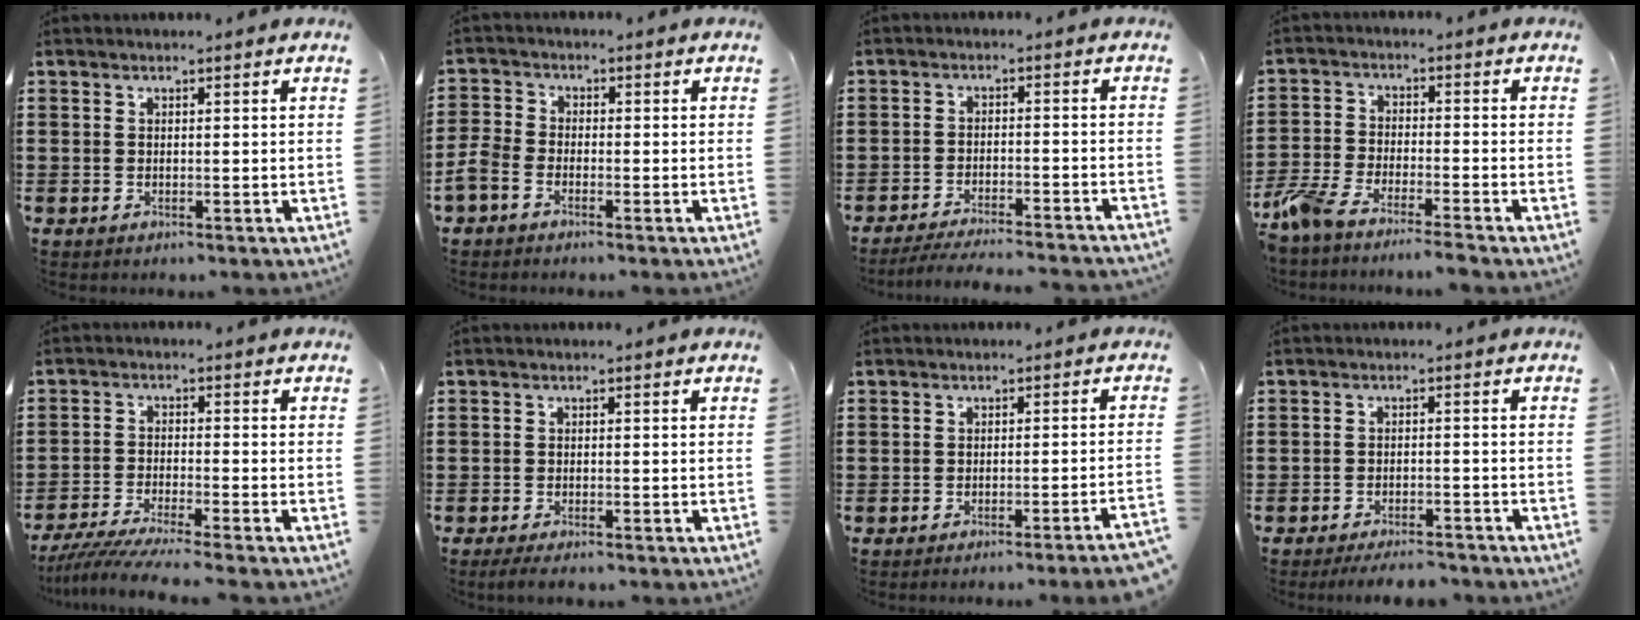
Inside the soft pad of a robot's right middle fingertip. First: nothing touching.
{"total": 2.8, "force": [-2.2, 1.3, 1.2], "torque": [-0.037, -0.002, -0.048]}
{"total": 3.9, "force": [-3.7, -0.2, 1.2], "torque": [-0.028, -0.008, -0.075]}
{"total": 5.5, "force": [-5.0, 0.1, 2.3], "torque": [-0.073, -0.017, -0.105]}
{"total": 4.7, "force": [-4.3, -0.4, 1.9], "torque": [-0.053, -0.024, -0.088]}
{"total": 1.3, "force": [-1.2, 0.0, 0.6], "torque": [-0.013, -0.004, -0.021]}
{"total": 2.4, "force": [-1.9, -0.8, 1.2], "torque": [-0.021, -0.003, -0.040]}
{"total": 3.0, "force": [-2.9, 0.1, 0.5], "torque": [-0.012, -0.001, -0.058]}